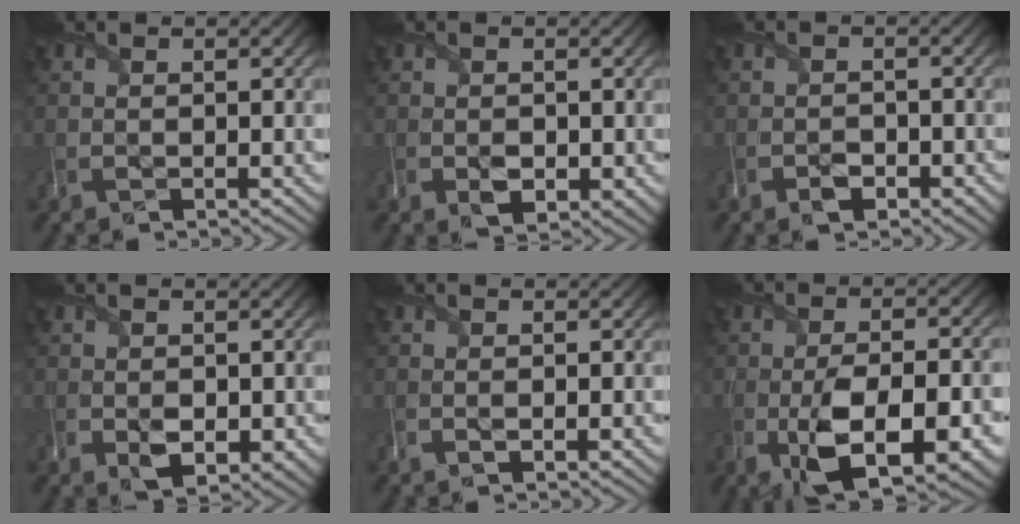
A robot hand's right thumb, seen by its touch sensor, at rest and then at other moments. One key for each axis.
{"total": 2.7, "fx": -0.7, "fy": 1.9, "fz": 1.8, "tx": -0.039, "ty": -0.015, "tz": -0.010}
{"total": 2.2, "fx": -1.4, "fy": 1.3, "fz": 1.1, "tx": -0.020, "ty": -0.002, "tz": -0.027}
{"total": 3.2, "fx": -0.8, "fy": 2.1, "fz": 2.3, "tx": -0.049, "ty": -0.017, "tz": -0.009}
{"total": 1.1, "fx": -0.5, "fy": 0.3, "fz": 1.0, "tx": -0.022, "ty": -0.005, "tz": -0.008}
{"total": 12.6, "fx": -4.8, "fy": 4.9, "fz": 10.6, "tx": -0.196, "ty": -0.021, "tz": -0.073}